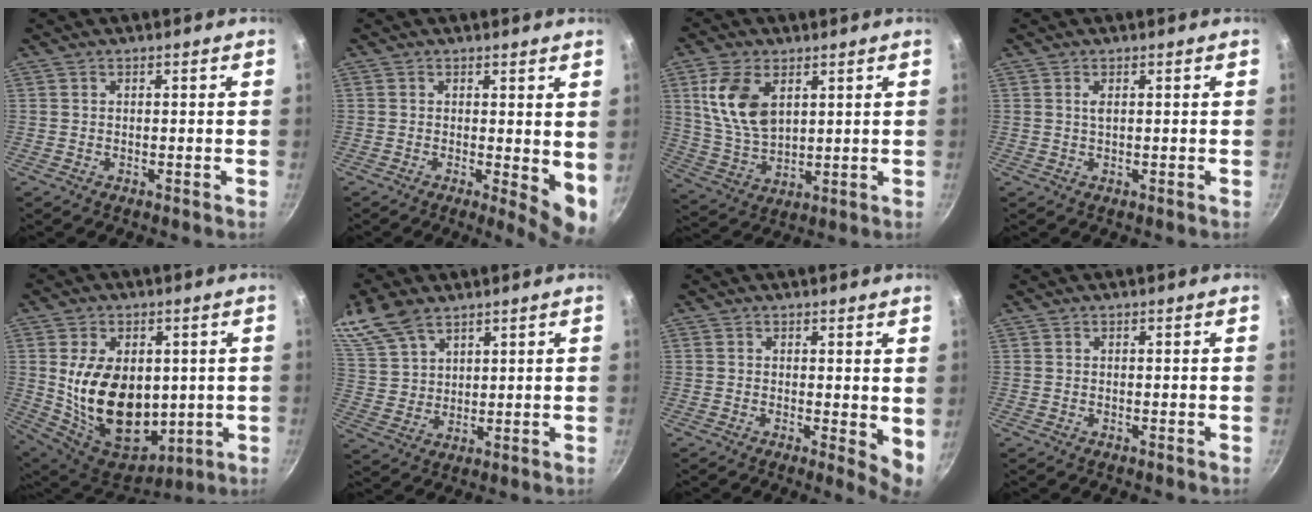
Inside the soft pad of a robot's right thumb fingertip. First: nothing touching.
{"total": 6.3, "force": [0.2, 2.2, 5.9], "torque": [-0.072, -0.016, 0.004]}
{"total": 12.0, "force": [4.1, 7.1, 8.7], "torque": [-0.159, -0.026, 0.088]}
{"total": 1.1, "force": [0.4, 0.4, 1.0], "torque": [-0.020, 0.001, 0.008]}
{"total": 20.2, "force": [1.3, 13.6, 14.9], "torque": [-0.231, -0.032, 0.047]}
{"total": 11.2, "force": [7.8, 6.2, 5.1], "torque": [-0.091, -0.013, 0.167]}
{"total": 4.8, "force": [0.5, 1.8, 4.4], "torque": [-0.056, -0.011, 0.006]}
{"total": 0.0}